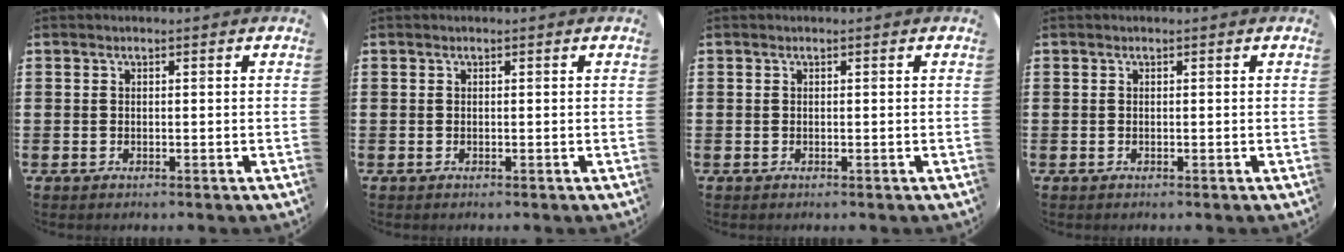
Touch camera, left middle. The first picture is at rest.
{"total": 0.0}
{"total": 0.0}
{"total": 0.0}